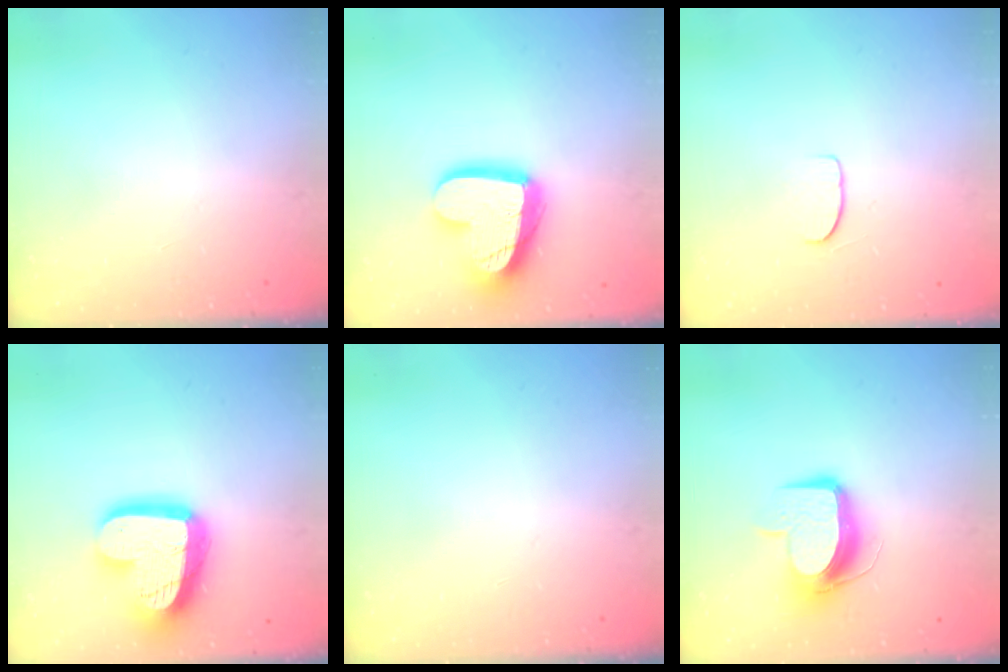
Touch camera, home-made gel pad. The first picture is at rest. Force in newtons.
{"total": 17.4, "press": 17.4, "slide": 1.6}
{"total": 4.8, "press": 4.7, "slide": 0.6}
{"total": 18.9, "press": 18.8, "slide": 1.5}
{"total": 0.0}
{"total": 11.1, "press": 11.0, "slide": 1.0}